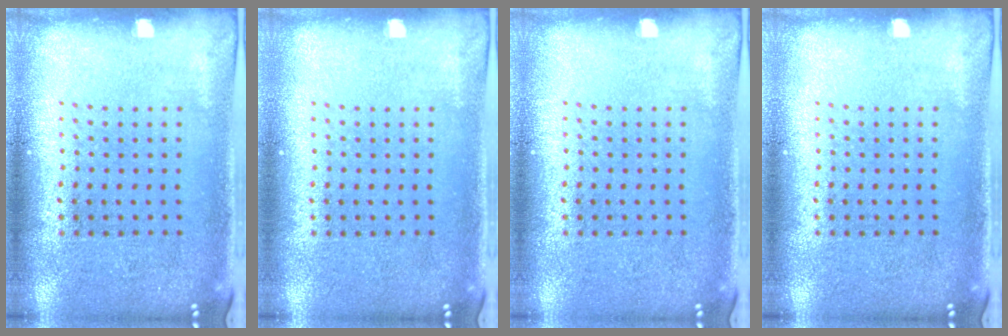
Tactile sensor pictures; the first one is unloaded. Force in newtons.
{"total": 0.0}
{"total": 0.0}
{"total": 0.0}